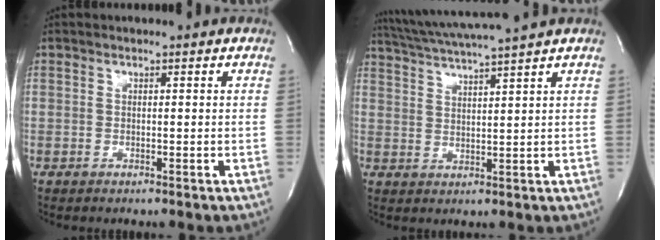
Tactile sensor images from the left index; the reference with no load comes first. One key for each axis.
{"total": 9.9, "fx": 8.7, "fy": -2.2, "fz": 4.1, "tx": -0.080, "ty": 0.005, "tz": 0.142}